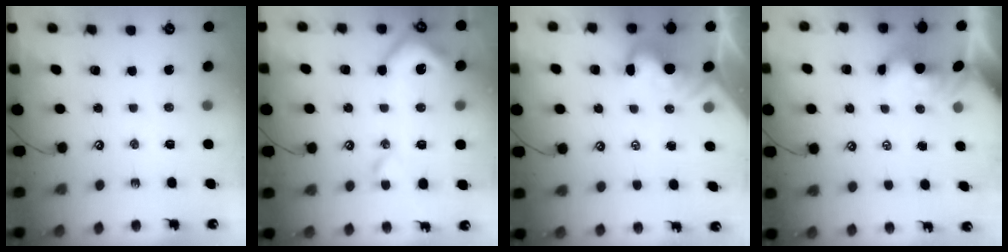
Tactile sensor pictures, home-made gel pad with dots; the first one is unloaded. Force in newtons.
{"total": 10.6, "press": 10.5, "slide": 1.4}
{"total": 4.8, "press": 4.6, "slide": 1.3}
{"total": 1.7, "press": 1.5, "slide": 0.8}